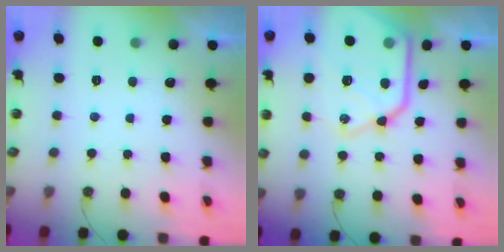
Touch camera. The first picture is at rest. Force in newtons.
{"total": 23.8, "press": 23.7, "slide": 2.1}